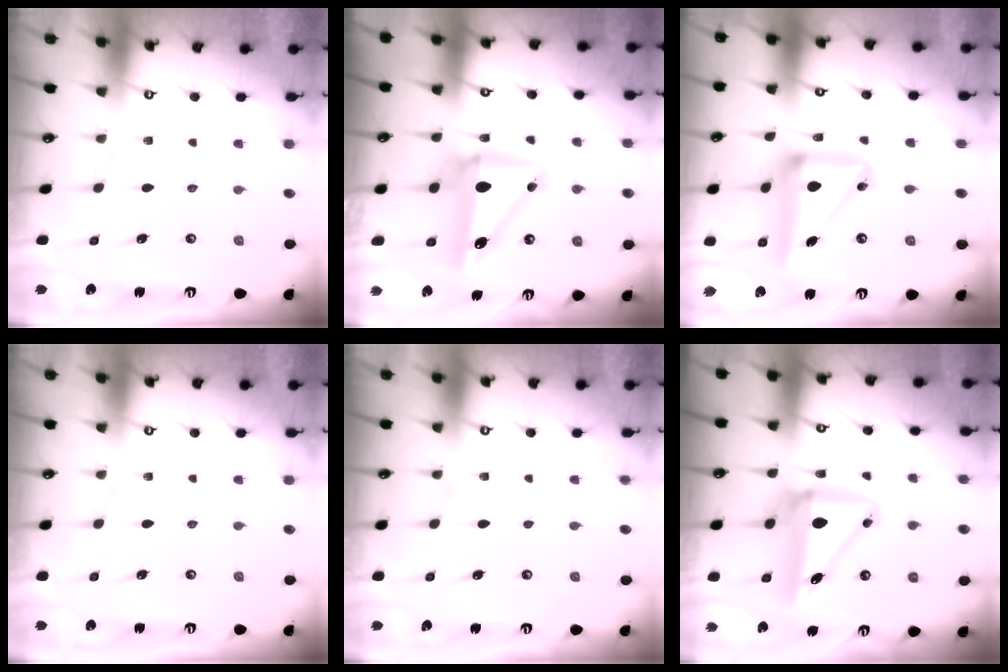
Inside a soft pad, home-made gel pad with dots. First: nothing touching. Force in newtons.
{"total": 10.1, "press": 9.9, "slide": 2.0}
{"total": 16.1, "press": 15.9, "slide": 2.9}
{"total": 0.0}
{"total": 0.0}
{"total": 9.5, "press": 8.9, "slide": 3.5}